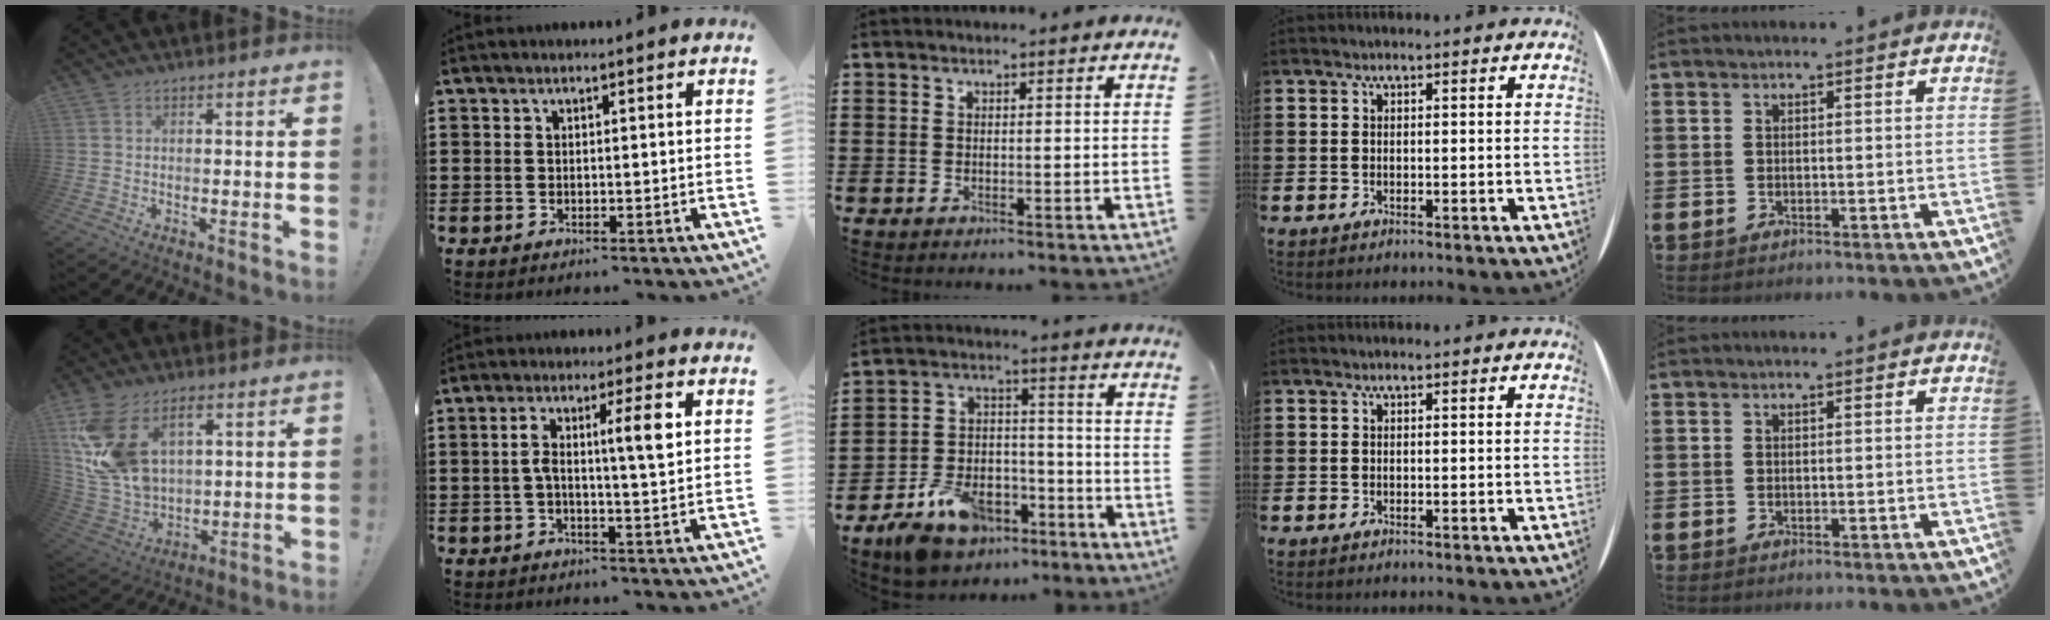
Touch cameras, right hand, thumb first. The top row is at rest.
{"thumb": {"total": 17.0, "force": [7.2, 10.8, 11.0], "torque": [-0.230, -0.044, 0.134]}, "index": {"total": 6.8, "force": [1.2, 1.1, 6.6], "torque": [-0.125, 0.003, 0.014]}, "middle": {"total": 9.0, "force": [-7.1, 4.5, 3.3], "torque": [-0.073, 0.033, -0.135]}}